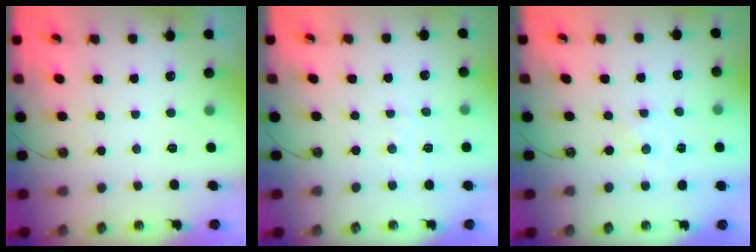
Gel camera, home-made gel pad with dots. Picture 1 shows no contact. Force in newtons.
{"total": 2.7, "press": 2.7, "slide": 0.4}
{"total": 0.0}